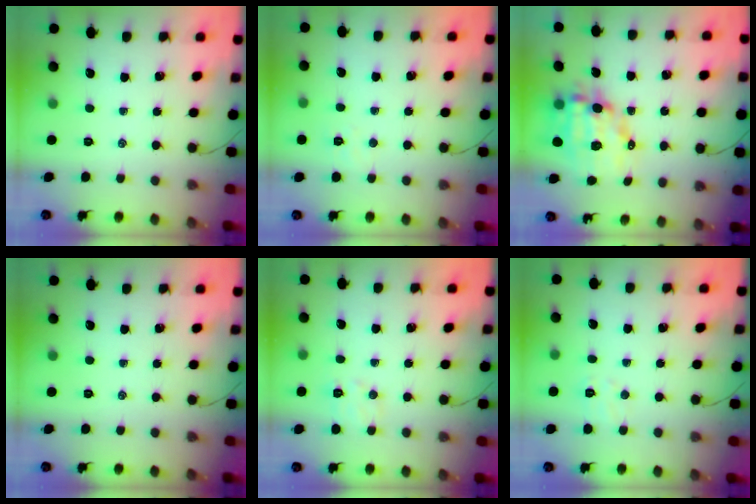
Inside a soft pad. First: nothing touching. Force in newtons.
{"total": 3.4, "press": 3.3, "slide": 1.0}
{"total": 11.1, "press": 10.8, "slide": 2.6}
{"total": 0.0}
{"total": 6.7, "press": 6.6, "slide": 1.3}
{"total": 4.3, "press": 4.1, "slide": 1.3}